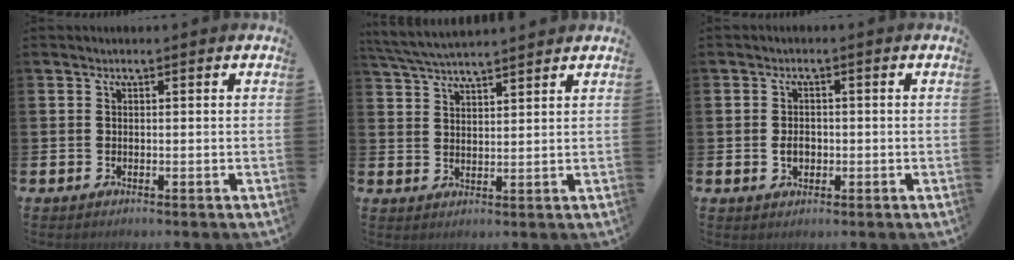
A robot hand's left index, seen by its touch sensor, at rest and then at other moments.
{"total": 4.7, "force": [4.6, 0.0, 1.0], "torque": [-0.037, -0.020, 0.083]}
{"total": 2.2, "force": [-0.3, 1.6, 1.5], "torque": [-0.017, 0.002, -0.011]}